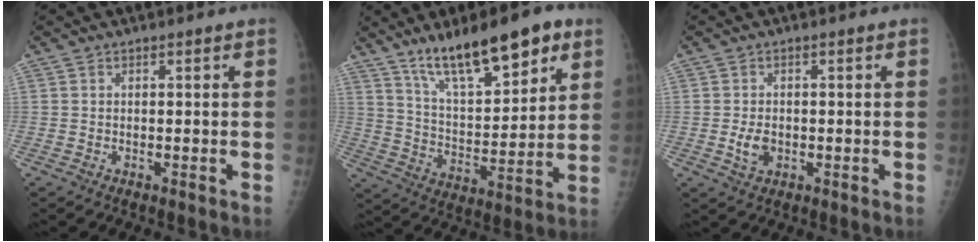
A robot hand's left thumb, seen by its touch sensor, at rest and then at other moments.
{"total": 17.9, "force": [11.4, 5.7, 12.5], "torque": [-0.170, -0.053, 0.201]}
{"total": 3.2, "force": [-0.6, 2.2, 2.3], "torque": [-0.038, -0.001, -0.006]}